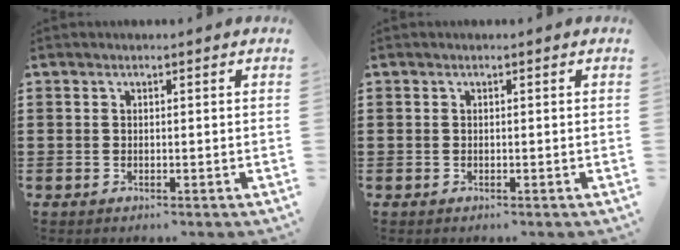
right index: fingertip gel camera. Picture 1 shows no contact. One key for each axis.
{"total": 0.0}